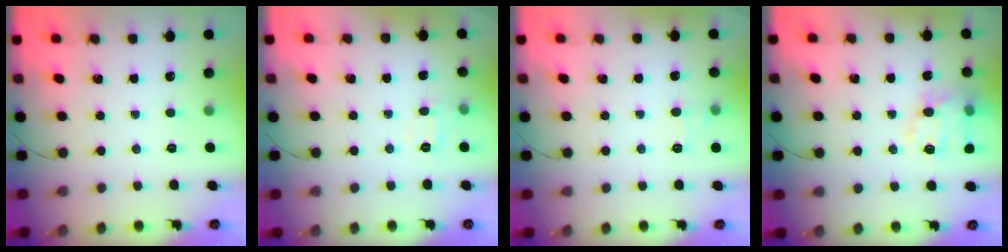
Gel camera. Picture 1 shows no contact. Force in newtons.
{"total": 6.8, "press": 6.7, "slide": 1.4}
{"total": 5.3, "press": 5.2, "slide": 1.3}
{"total": 15.1, "press": 14.9, "slide": 2.7}